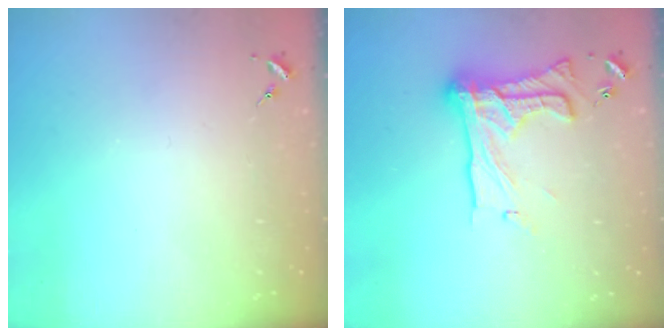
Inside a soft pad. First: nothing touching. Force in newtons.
{"total": 19.3, "press": 19.2, "slide": 0.9}